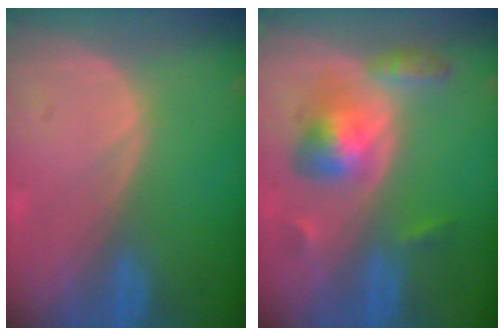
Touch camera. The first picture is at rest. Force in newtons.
{"total": 6.1, "press": 6.1, "slide": 0.3}